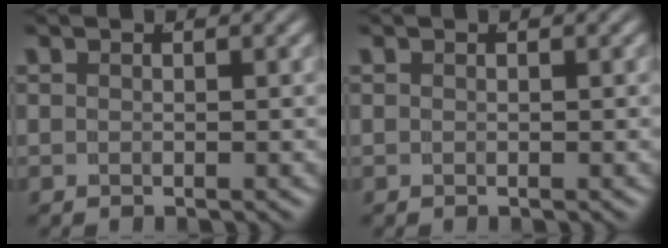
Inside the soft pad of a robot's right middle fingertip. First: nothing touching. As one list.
[{"total": 0.0}]